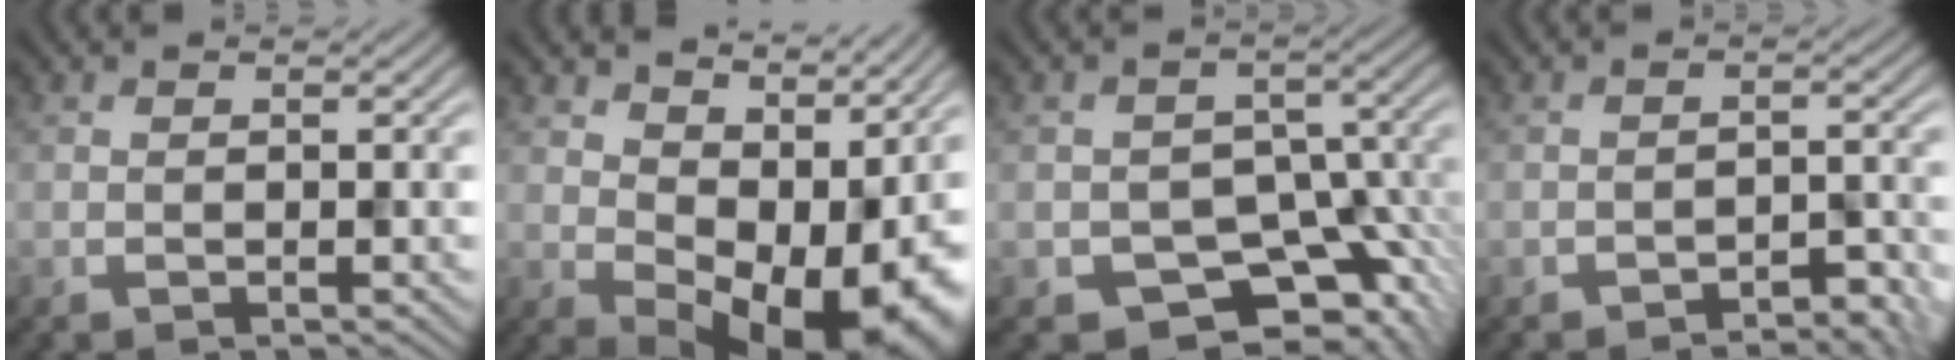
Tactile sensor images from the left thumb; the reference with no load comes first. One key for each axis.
{"total": 12.0, "fx": 3.2, "fy": 7.4, "fz": 8.8, "tx": -0.103, "ty": -0.015, "tz": 0.084}
{"total": 8.0, "fx": -5.0, "fy": 5.4, "fz": 3.1, "tx": -0.032, "ty": -0.020, "tz": -0.070}
{"total": 3.4, "fx": -3.3, "fy": 0.3, "fz": 0.8, "tx": -0.006, "ty": 0.012, "tz": -0.042}